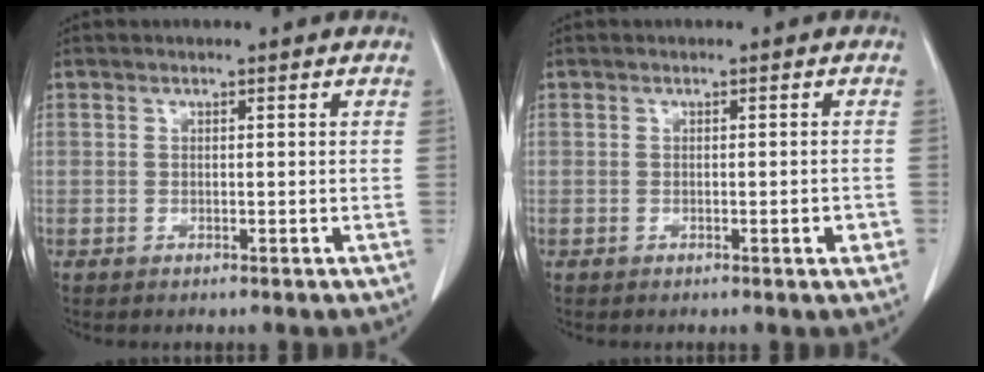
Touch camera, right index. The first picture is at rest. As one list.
[{"total": 1.7, "force": [-0.7, 0.4, 1.5], "torque": [-0.018, 0.000, -0.010]}]